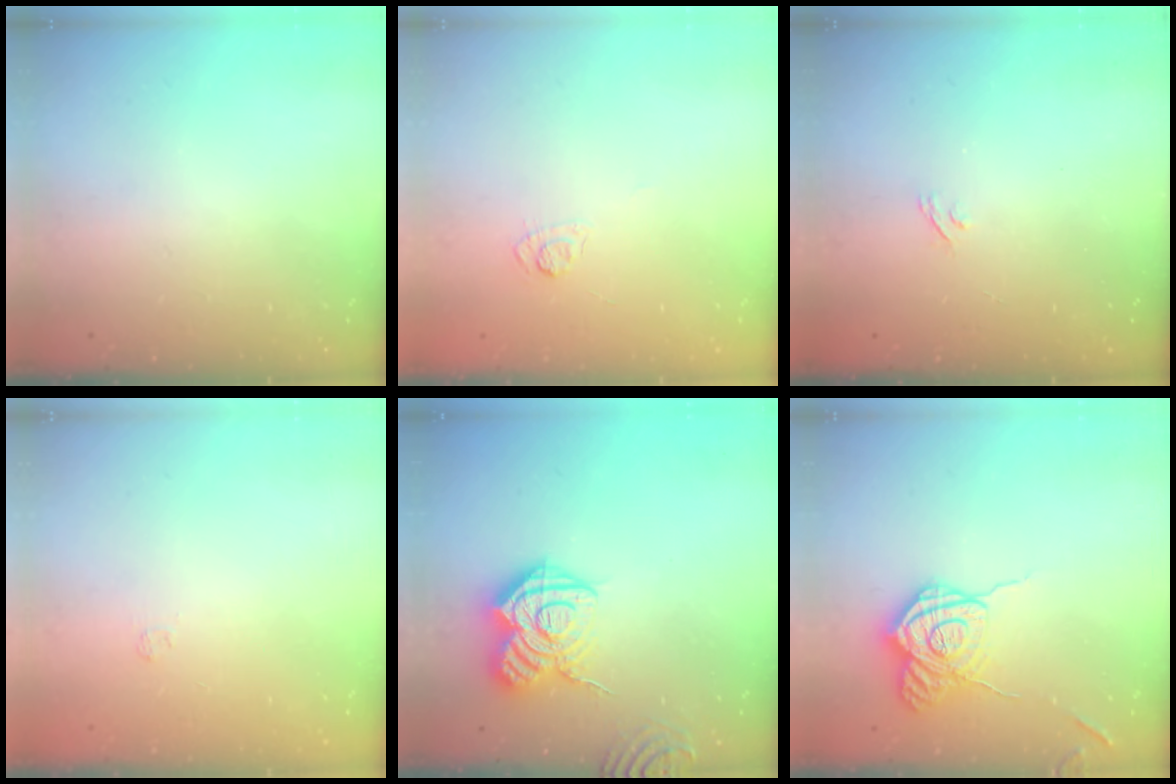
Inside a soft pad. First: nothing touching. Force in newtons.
{"total": 4.0, "press": 3.7, "slide": 1.5}
{"total": 2.2, "press": 1.9, "slide": 1.1}
{"total": 1.7, "press": 1.2, "slide": 1.1}
{"total": 17.2, "press": 17.2, "slide": 1.5}
{"total": 17.0, "press": 17.0, "slide": 0.9}